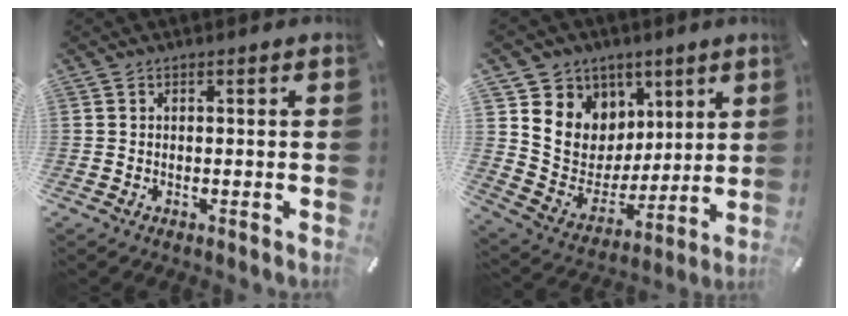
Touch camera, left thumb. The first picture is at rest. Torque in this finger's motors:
{"motor_torque": [1.92, 1.77, 0.74, 0.05, 0.08]}